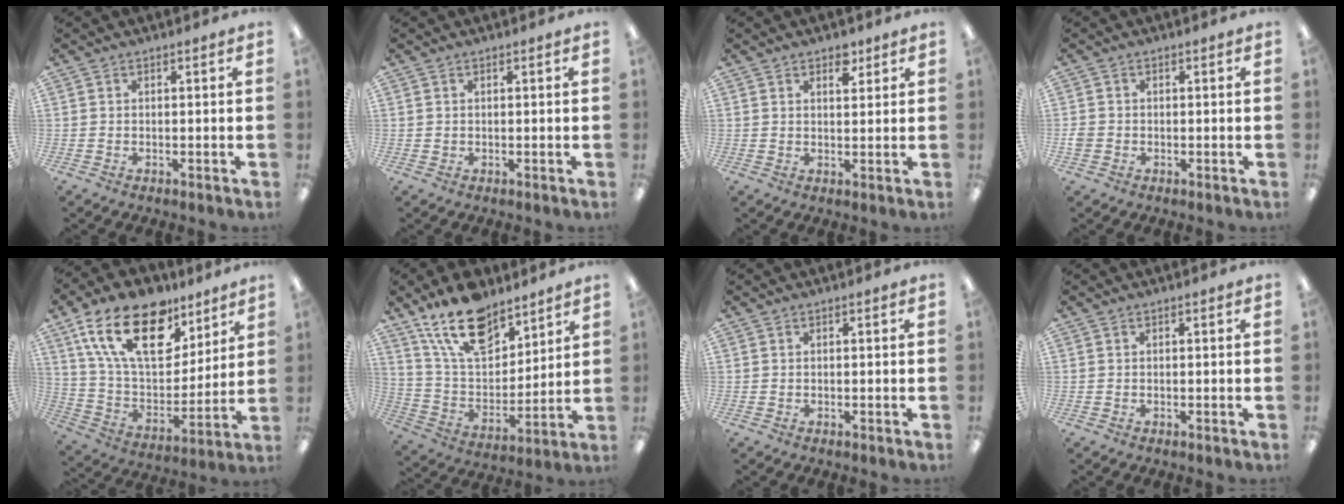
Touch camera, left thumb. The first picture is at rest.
{"total": 0.6, "force": [0.4, 0.4, 0.0], "torque": [0.000, 0.003, 0.007]}
{"total": 3.8, "force": [2.8, 1.9, 1.8], "torque": [-0.008, -0.013, 0.044]}
{"total": 2.2, "force": [-0.4, 2.0, 0.8], "torque": [-0.012, 0.004, -0.009]}
{"total": 22.9, "force": [13.2, 12.1, 14.3], "torque": [-0.270, -0.061, 0.234]}
{"total": 18.0, "force": [12.9, 8.8, 8.9], "torque": [-0.166, -0.064, 0.235]}
{"total": 0.0}
{"total": 0.0}